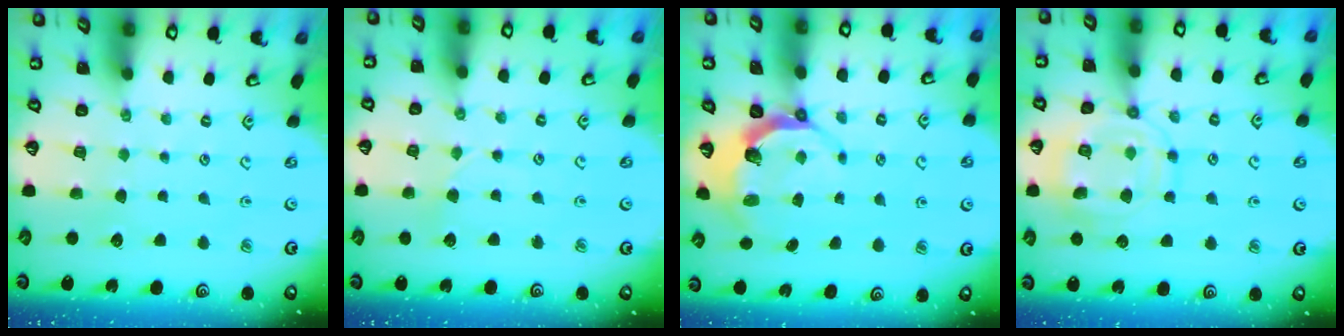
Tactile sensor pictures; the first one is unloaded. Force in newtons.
{"total": 2.2, "press": 2.2, "slide": 0.3}
{"total": 5.6, "press": 4.1, "slide": 3.8}
{"total": 13.8, "press": 13.7, "slide": 1.3}